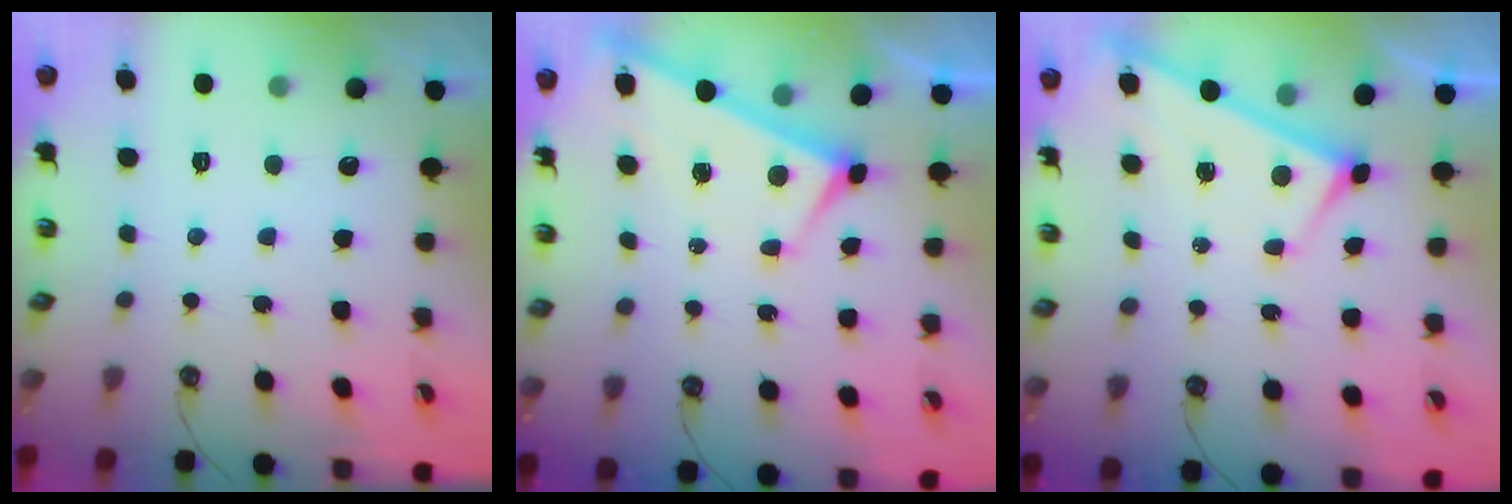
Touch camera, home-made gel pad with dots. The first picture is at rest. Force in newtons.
{"total": 3.6, "press": 3.6, "slide": 0.2}
{"total": 2.9, "press": 2.9, "slide": 0.3}